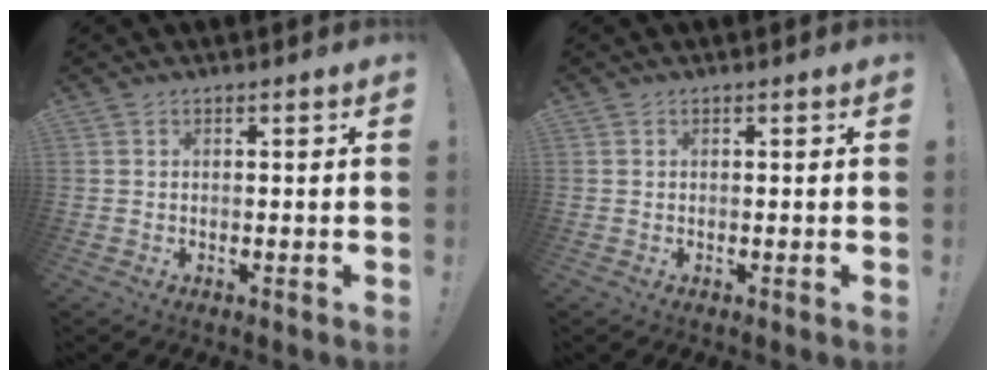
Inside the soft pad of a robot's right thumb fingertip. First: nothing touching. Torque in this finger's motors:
{"motor_torque": [0.08, 0.01, 0.19, 0.00, 0.12]}